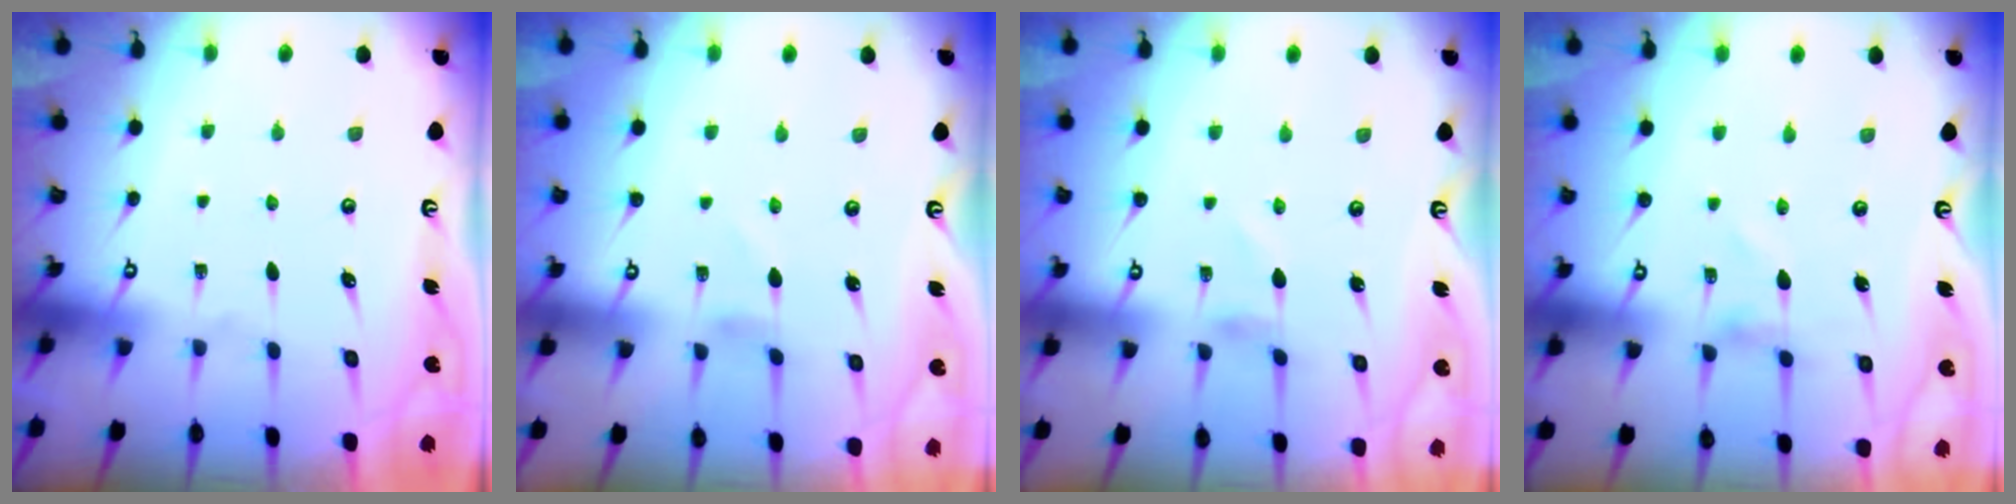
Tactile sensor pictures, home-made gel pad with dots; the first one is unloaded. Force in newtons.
{"total": 1.1, "press": 1.1, "slide": 0.1}
{"total": 0.7, "press": 0.7, "slide": 0.2}
{"total": 0.7, "press": 0.7, "slide": 0.1}